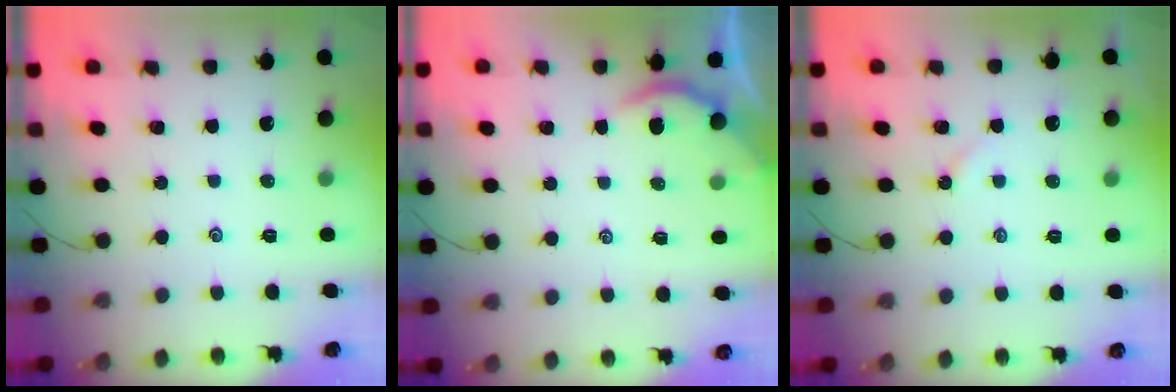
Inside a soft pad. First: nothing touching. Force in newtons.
{"total": 2.1, "press": 2.0, "slide": 0.4}
{"total": 2.7, "press": 2.7, "slide": 0.5}